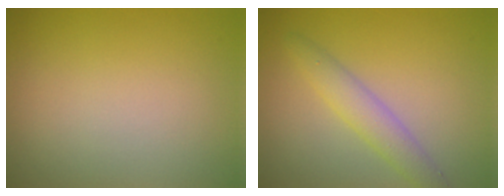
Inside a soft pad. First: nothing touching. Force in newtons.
{"total": 3.0, "press": 3.0, "slide": 0.3}